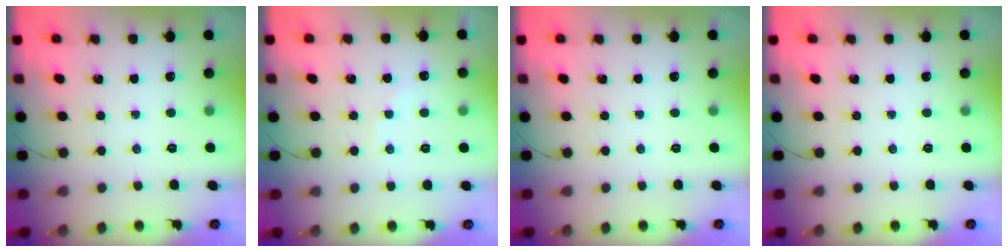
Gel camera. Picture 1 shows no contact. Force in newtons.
{"total": 5.1, "press": 5.0, "slide": 0.8}
{"total": 0.0}
{"total": 0.0}